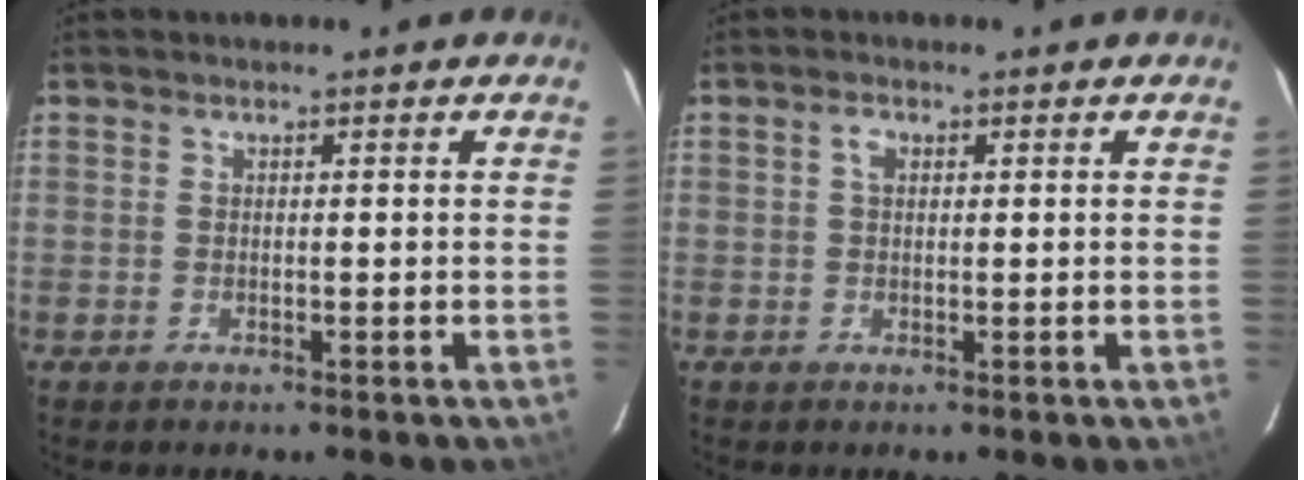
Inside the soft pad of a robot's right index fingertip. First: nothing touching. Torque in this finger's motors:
{"motor_torque": [0.01, 0.00, 0.01, 0.04]}